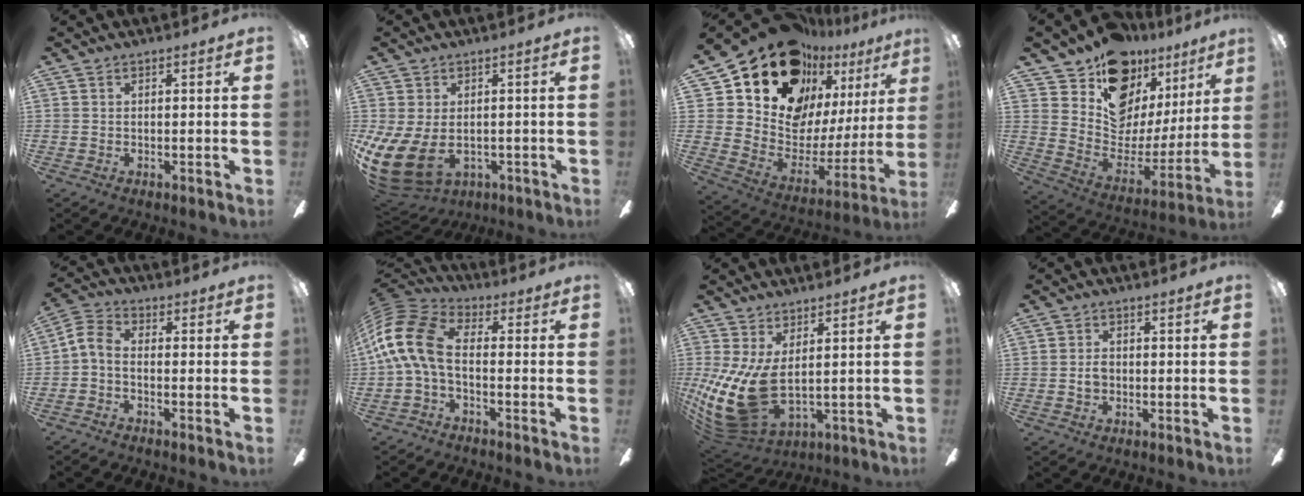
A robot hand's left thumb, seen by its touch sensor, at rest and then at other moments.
{"total": 10.8, "force": [-1.0, 7.2, 8.0], "torque": [-0.181, -0.012, -0.016]}
{"total": 20.9, "force": [15.9, 11.4, 7.3], "torque": [-0.147, -0.117, 0.308]}
{"total": 16.4, "force": [13.0, 8.9, 4.7], "torque": [-0.084, -0.114, 0.240]}
{"total": 6.3, "force": [-0.7, 3.7, 5.1], "torque": [-0.124, 0.009, -0.017]}
{"total": 15.1, "force": [-0.8, 8.9, 12.1], "torque": [-0.261, 0.015, -0.017]}
{"total": 14.4, "force": [0.5, 7.8, 12.1], "torque": [-0.275, -0.027, 0.018]}
{"total": 2.7, "force": [-0.3, 2.1, 1.8], "torque": [-0.025, 0.003, -0.008]}